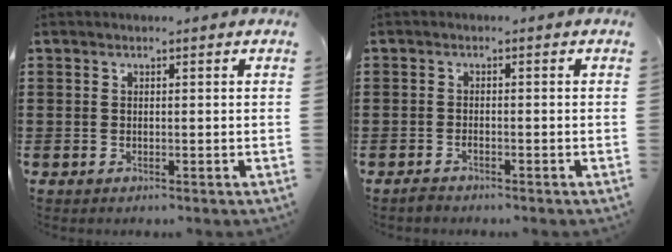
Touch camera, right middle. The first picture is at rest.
{"total": 1.0, "force": [-0.9, 0.2, 0.5], "torque": [-0.013, -0.003, -0.017]}